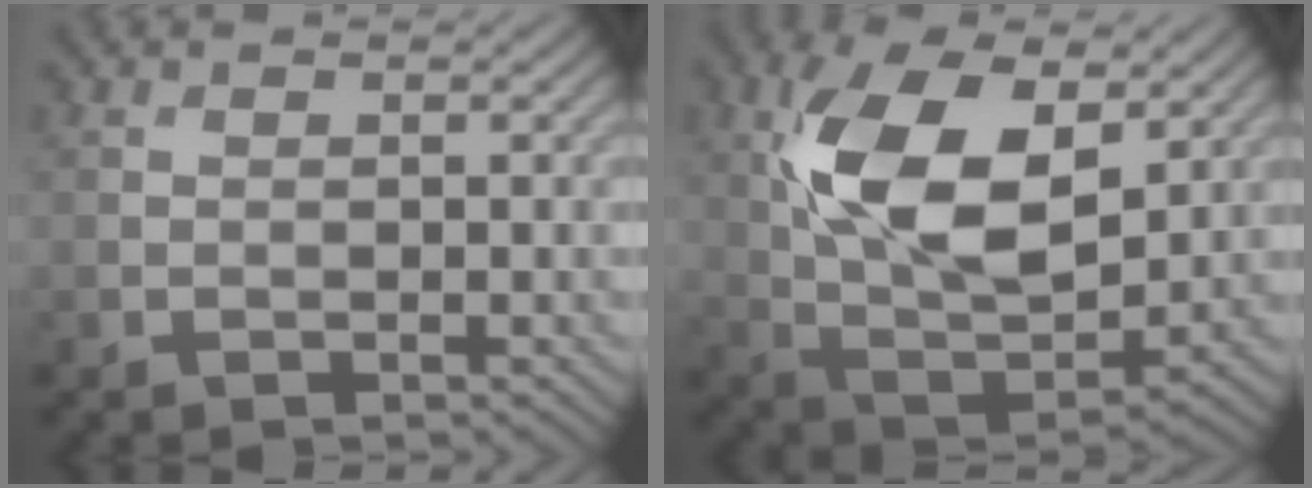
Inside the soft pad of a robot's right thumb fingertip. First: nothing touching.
{"total": 13.4, "force": [3.8, 7.0, 10.8], "torque": [-0.226, 0.004, 0.072]}